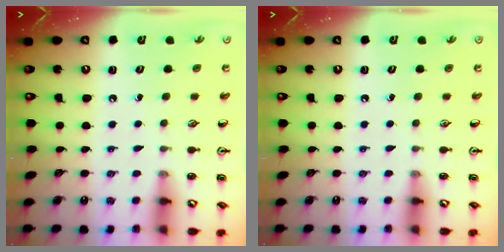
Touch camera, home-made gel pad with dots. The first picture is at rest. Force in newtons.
{"total": 0.0}